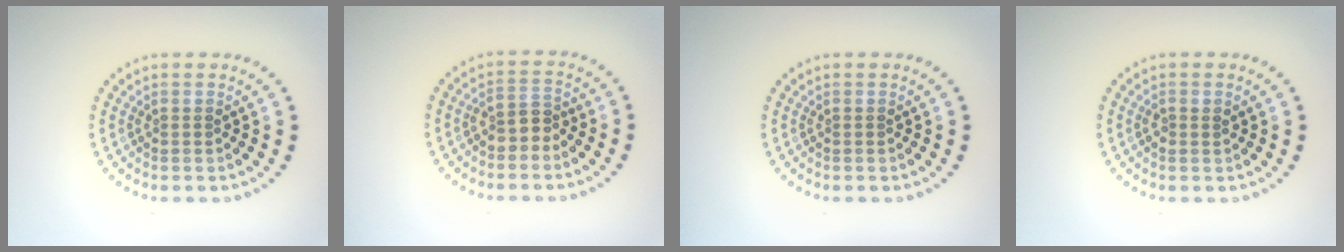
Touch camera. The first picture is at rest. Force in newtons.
{"total": 2.1, "press": 2.0, "slide": 0.9}
{"total": 0.0}
{"total": 0.9, "press": 0.9, "slide": 0.2}